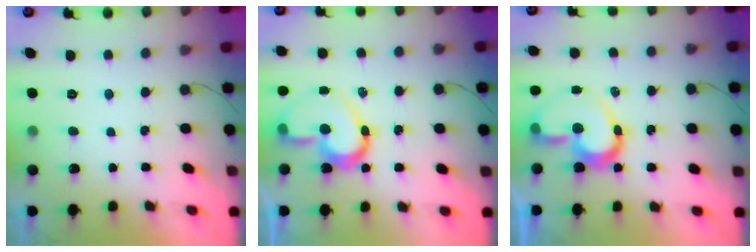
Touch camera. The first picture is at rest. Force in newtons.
{"total": 15.7, "press": 15.6, "slide": 0.9}
{"total": 13.3, "press": 13.1, "slide": 1.9}